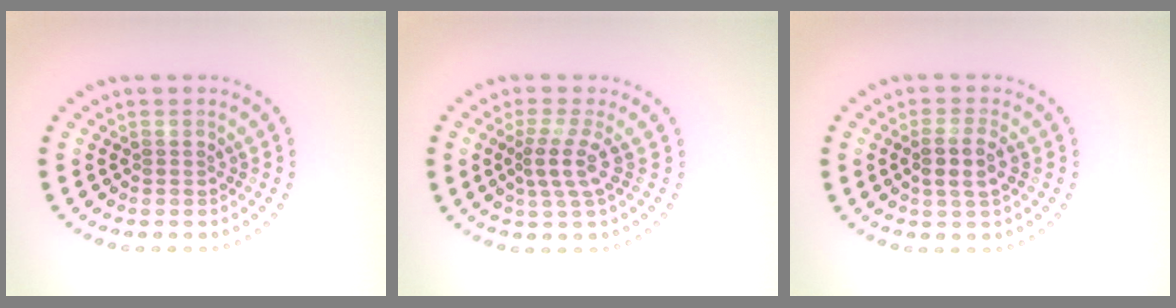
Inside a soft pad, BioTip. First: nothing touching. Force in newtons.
{"total": 2.5, "press": 1.8, "slide": 1.8}
{"total": 2.1, "press": 2.0, "slide": 0.8}